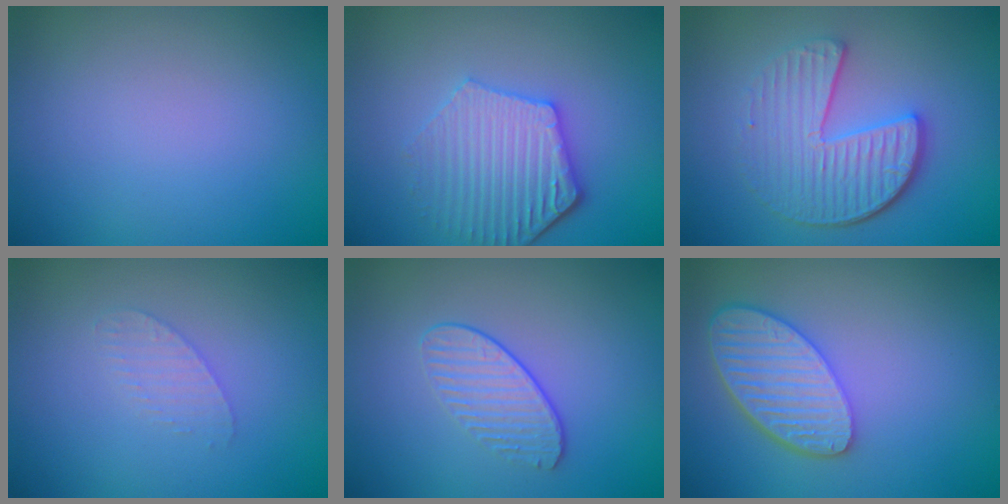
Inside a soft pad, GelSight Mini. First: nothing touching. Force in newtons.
{"total": 5.1, "press": 4.2, "slide": 2.9}
{"total": 5.4, "press": 4.1, "slide": 3.6}
{"total": 1.4, "press": 1.4, "slide": 0.1}
{"total": 1.9, "press": 1.5, "slide": 1.2}
{"total": 5.6, "press": 4.8, "slide": 2.8}